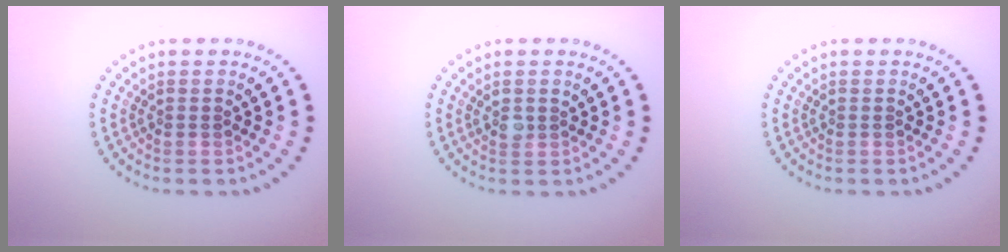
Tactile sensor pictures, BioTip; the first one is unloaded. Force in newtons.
{"total": 1.0, "press": 0.9, "slide": 0.4}
{"total": 0.0}